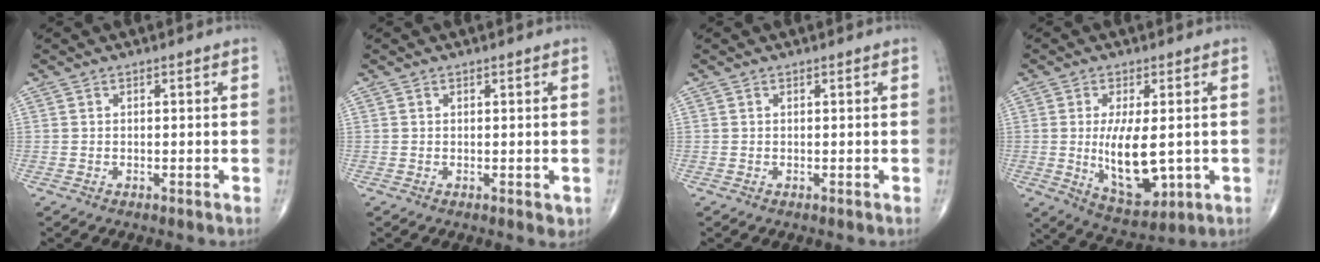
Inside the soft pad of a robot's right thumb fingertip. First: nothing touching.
{"total": 1.0, "force": [0.0, 0.6, 0.8], "torque": [-0.008, -0.003, 0.001]}
{"total": 0.0}
{"total": 12.1, "force": [-0.7, 5.3, 10.8], "torque": [-0.173, -0.022, 0.004]}